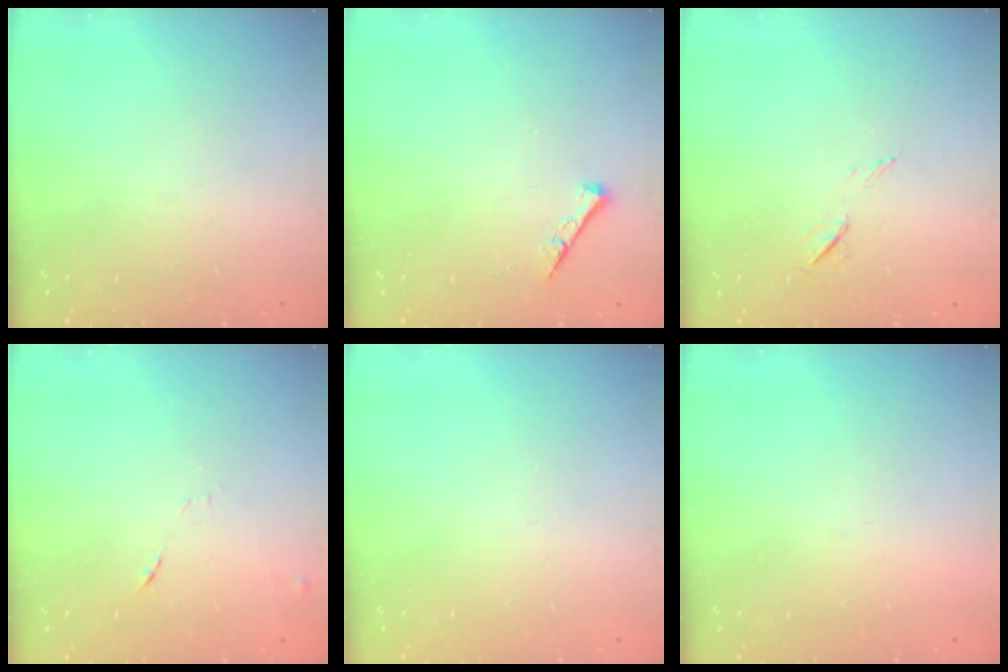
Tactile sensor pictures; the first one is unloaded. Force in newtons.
{"total": 3.9, "press": 3.9, "slide": 0.5}
{"total": 5.5, "press": 5.3, "slide": 1.5}
{"total": 7.3, "press": 7.2, "slide": 0.7}
{"total": 0.0}
{"total": 1.5, "press": 1.5, "slide": 0.1}